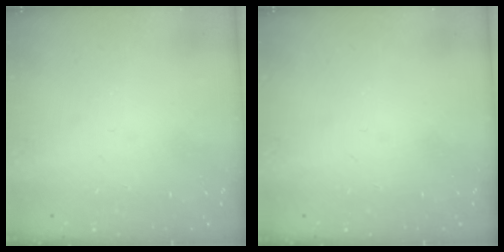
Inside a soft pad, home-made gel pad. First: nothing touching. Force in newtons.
{"total": 0.0}